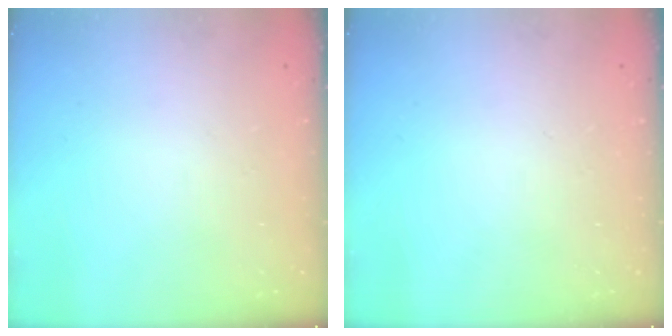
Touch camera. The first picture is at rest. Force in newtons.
{"total": 0.0}